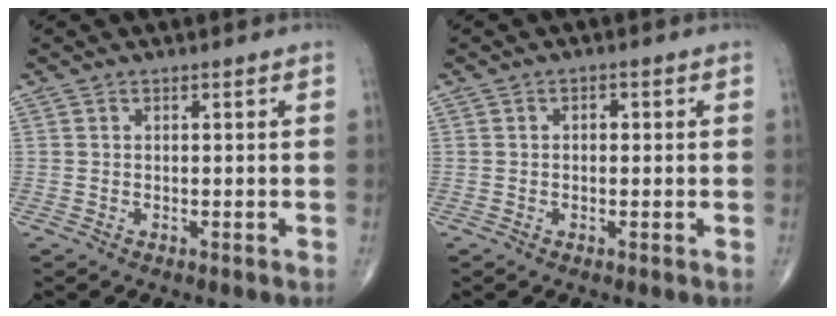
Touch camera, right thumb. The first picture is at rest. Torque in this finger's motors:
{"motor_torque": [-0.22, 0.08, -0.27, -0.24, 0.00]}